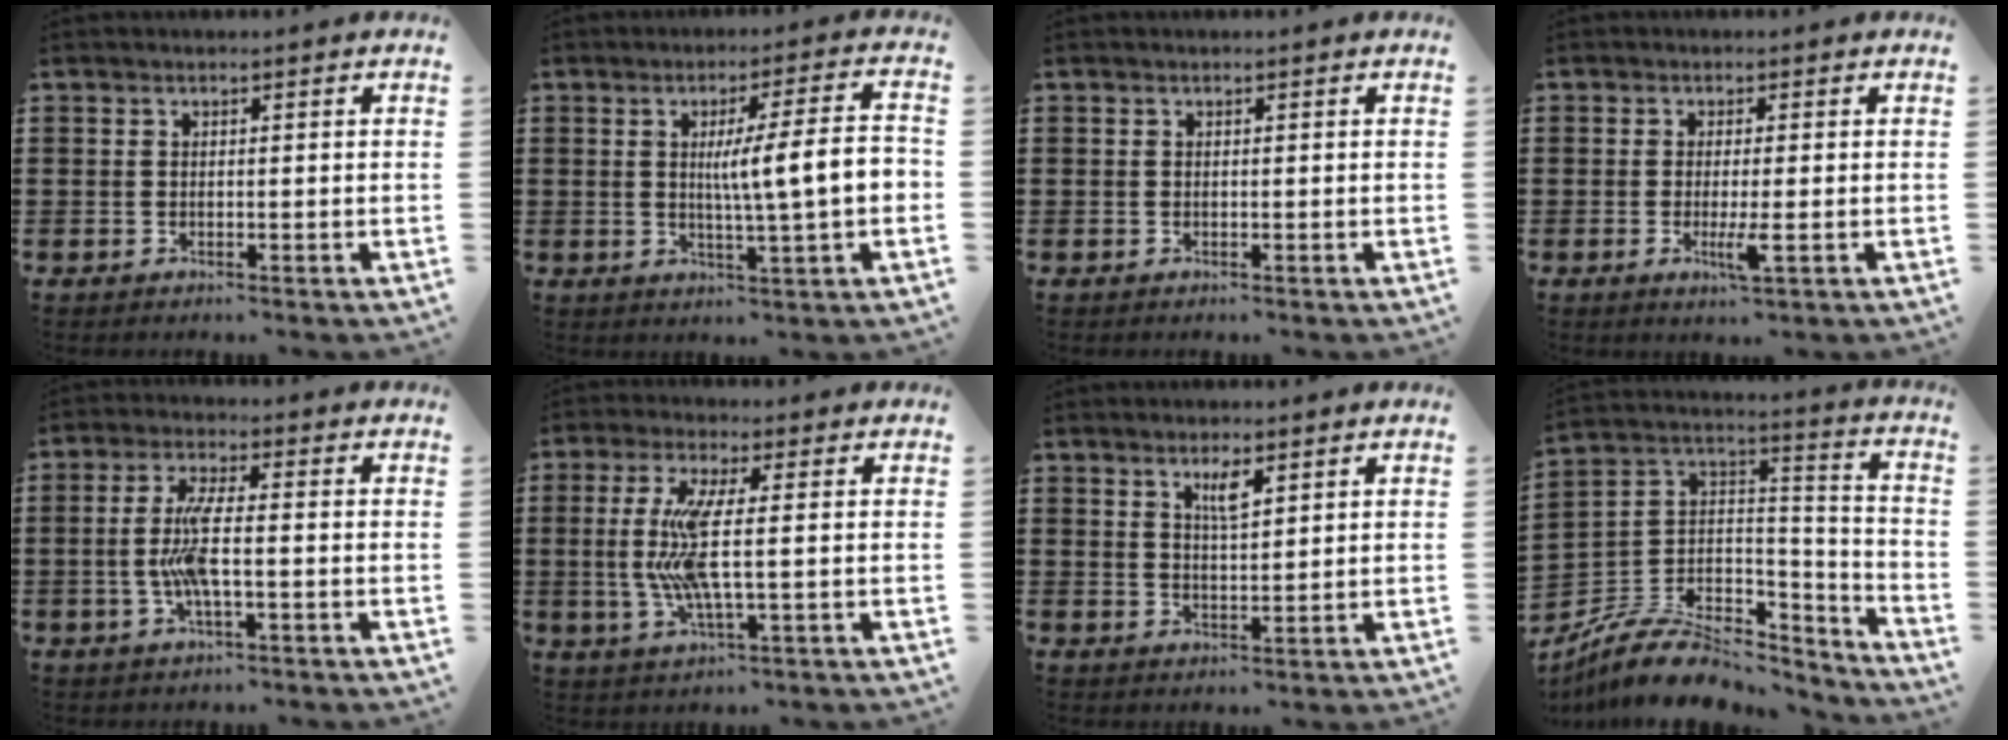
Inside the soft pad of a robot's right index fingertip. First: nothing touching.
{"total": 8.7, "force": [0.3, 0.4, 8.7], "torque": [-0.147, -0.005, -0.003]}
{"total": 0.0}
{"total": 3.4, "force": [-1.0, 0.1, 3.3], "torque": [-0.069, -0.016, -0.021]}
{"total": 6.3, "force": [-1.2, 1.3, 6.0], "torque": [-0.134, -0.008, -0.030]}
{"total": 9.1, "force": [0.1, 1.3, 9.0], "torque": [-0.204, -0.023, -0.009]}
{"total": 3.3, "force": [1.9, 0.8, 2.6], "torque": [-0.048, 0.001, 0.030]}
{"total": 9.2, "force": [-6.4, 5.1, 4.2], "torque": [-0.083, 0.020, -0.116]}